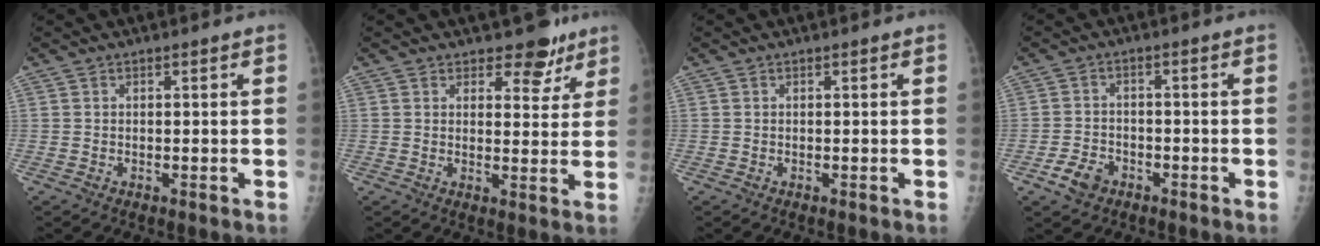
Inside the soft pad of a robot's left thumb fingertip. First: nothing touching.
{"total": 5.9, "force": [4.3, 3.3, 2.3], "torque": [0.005, -0.025, 0.057]}
{"total": 0.0}
{"total": 4.8, "force": [-2.7, 3.3, 2.1], "torque": [-0.032, 0.017, -0.045]}